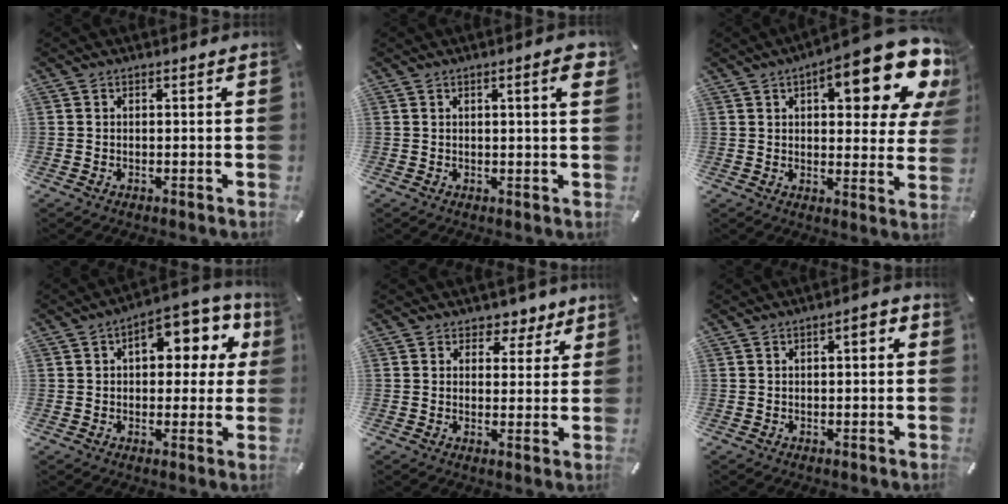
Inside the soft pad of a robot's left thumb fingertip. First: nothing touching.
{"total": 4.9, "force": [1.6, 0.8, 4.6], "torque": [-0.072, -0.002, 0.021]}
{"total": 20.3, "force": [10.1, 7.6, 15.8], "torque": [-0.204, -0.064, 0.158]}
{"total": 11.8, "force": [3.7, 6.7, 9.0], "torque": [-0.117, -0.015, 0.058]}
{"total": 4.6, "force": [2.5, 3.7, 1.1], "torque": [0.005, -0.014, 0.036]}
{"total": 2.8, "force": [-0.3, 1.1, 2.6], "torque": [-0.039, 0.007, -0.010]}